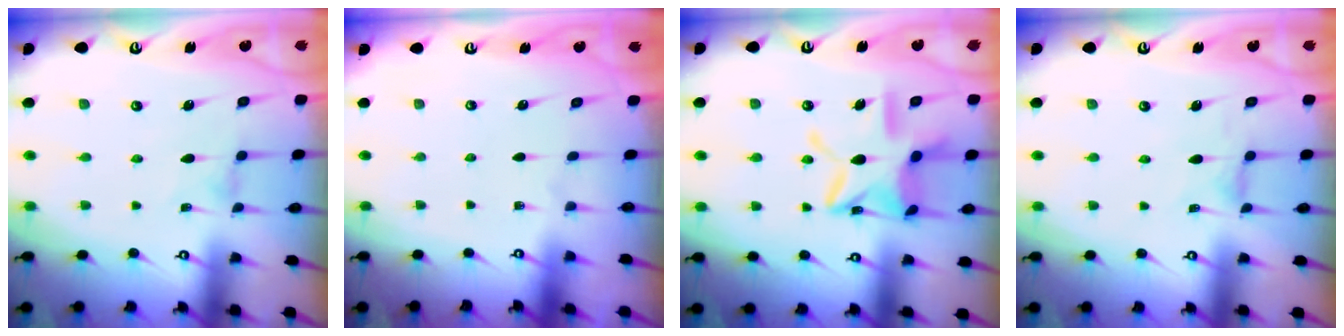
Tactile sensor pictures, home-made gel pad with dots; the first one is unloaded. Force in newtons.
{"total": 0.0}
{"total": 14.9, "press": 14.8, "slide": 1.4}
{"total": 1.2, "press": 1.2, "slide": 0.3}